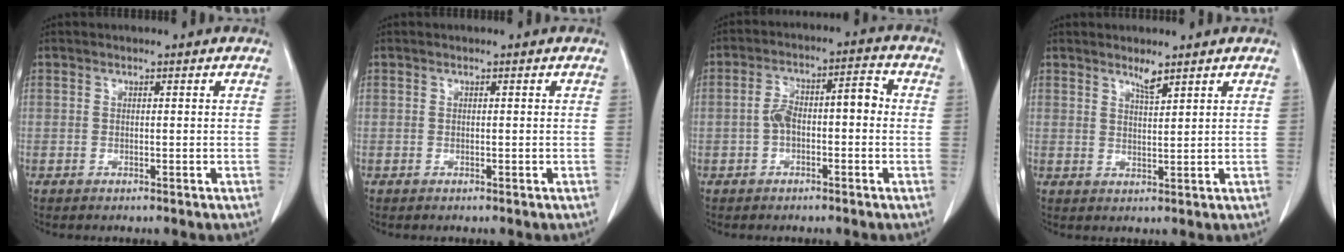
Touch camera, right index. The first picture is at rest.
{"total": 0.0}
{"total": 6.9, "force": [-0.8, 2.8, 6.3], "torque": [-0.119, 0.042, -0.012]}
{"total": 2.3, "force": [1.9, 0.1, 1.3], "torque": [-0.026, -0.006, 0.037]}